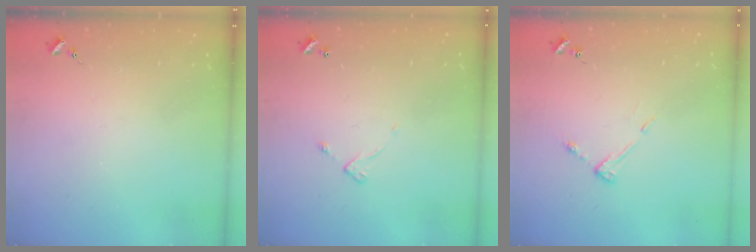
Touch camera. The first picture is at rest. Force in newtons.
{"total": 5.7, "press": 5.7, "slide": 0.5}
{"total": 5.0, "press": 4.9, "slide": 0.4}